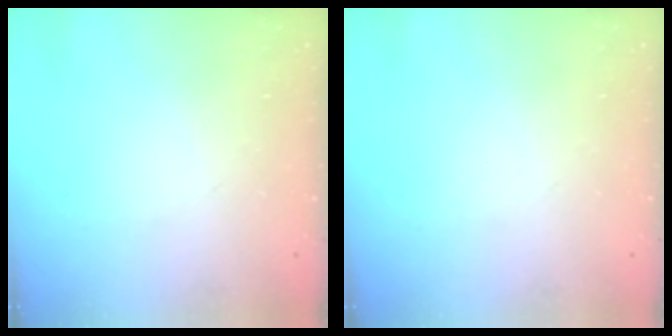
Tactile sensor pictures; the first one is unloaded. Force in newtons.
{"total": 0.0}